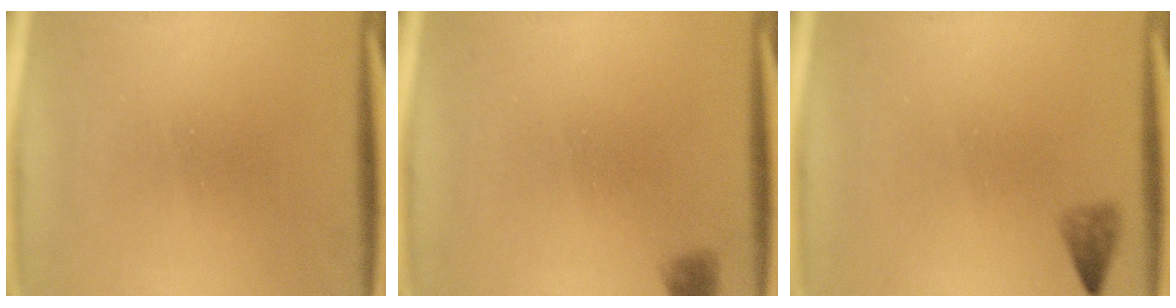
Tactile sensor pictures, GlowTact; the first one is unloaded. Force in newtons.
{"total": 1.2}
{"total": 2.1}